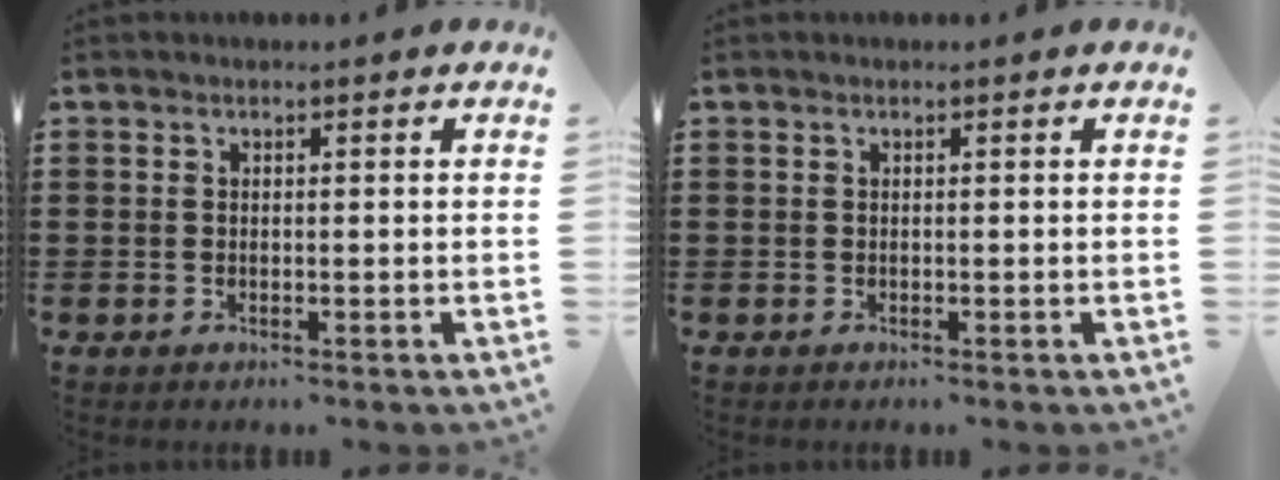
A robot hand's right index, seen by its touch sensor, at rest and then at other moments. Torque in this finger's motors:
{"motor_torque": [0.11, 0.06, -0.02, 0.02]}